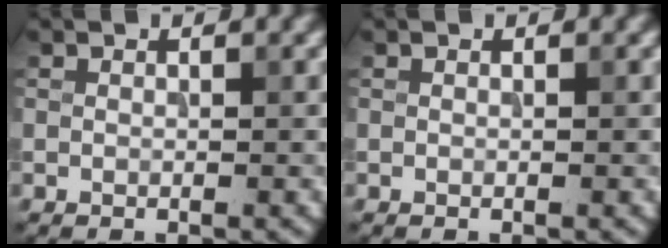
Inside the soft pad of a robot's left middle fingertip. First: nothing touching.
{"total": 0.0}